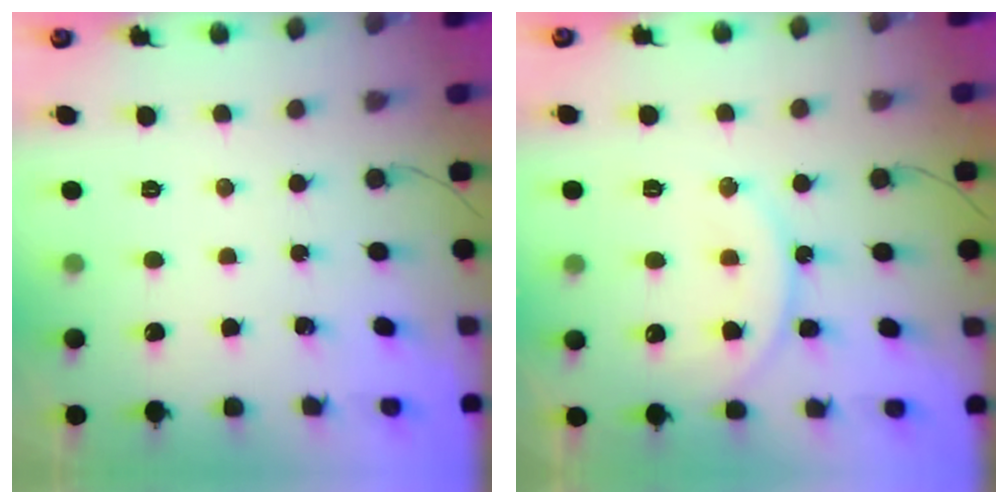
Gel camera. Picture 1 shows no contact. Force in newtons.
{"total": 12.3, "press": 12.3, "slide": 1.2}